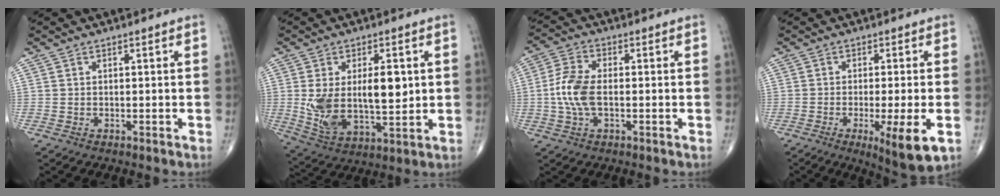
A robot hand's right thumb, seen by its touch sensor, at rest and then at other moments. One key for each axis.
{"total": 14.6, "fx": 1.6, "fy": 7.3, "fz": 12.6, "tx": -0.217, "ty": -0.013, "tz": 0.042}
{"total": 7.9, "fx": -0.7, "fy": 4.1, "fz": 6.8, "tx": -0.155, "ty": 0.014, "tz": -0.017}
{"total": 9.4, "fx": -3.0, "fy": 1.5, "fz": 8.8, "tx": -0.134, "ty": -0.014, "tz": -0.042}